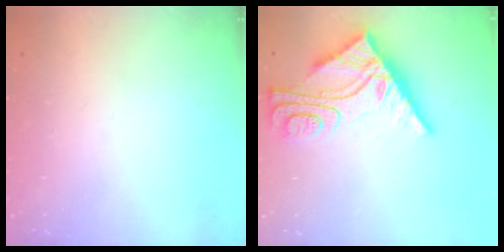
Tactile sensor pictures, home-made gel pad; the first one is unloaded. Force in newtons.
{"total": 12.9, "press": 12.8, "slide": 1.3}